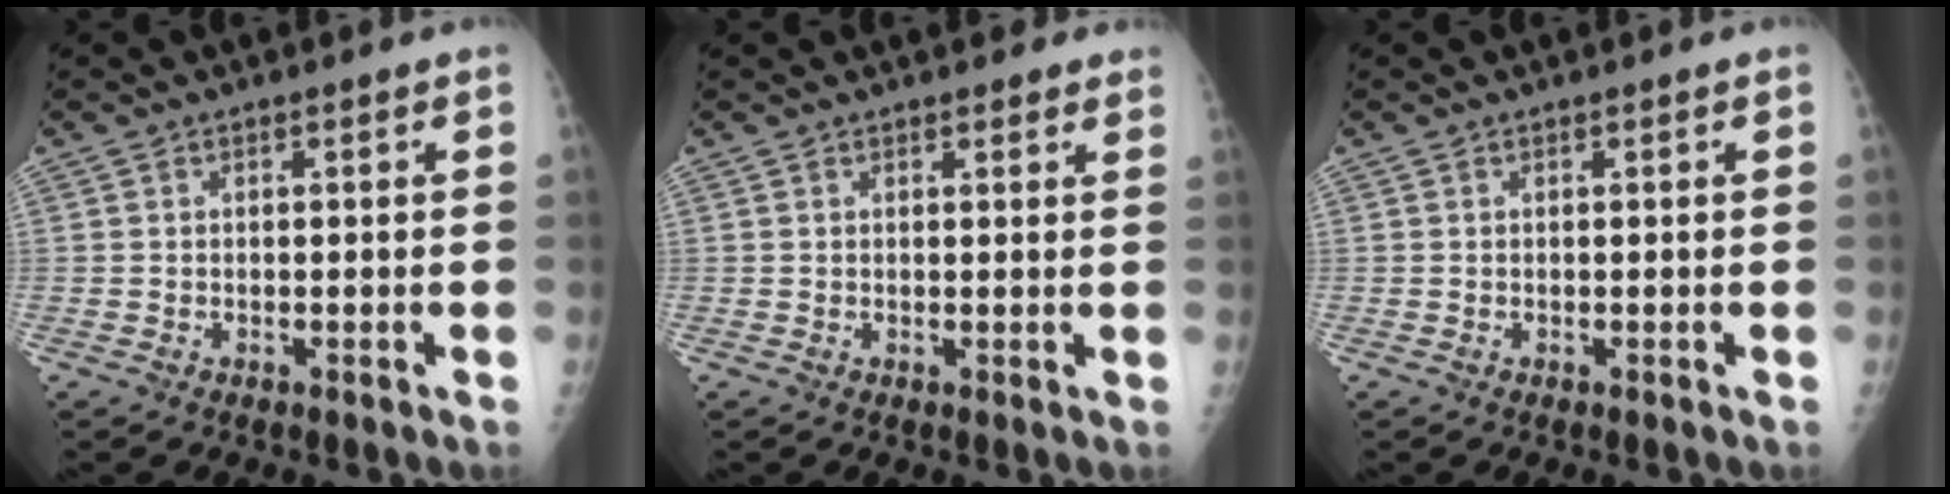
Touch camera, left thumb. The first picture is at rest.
{"total": 4.5, "force": [3.8, 1.4, 2.0], "torque": [-0.005, -0.003, 0.038]}
{"total": 0.0}